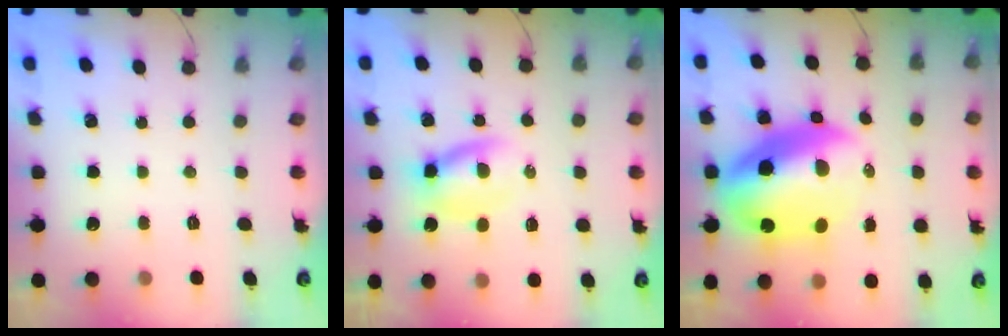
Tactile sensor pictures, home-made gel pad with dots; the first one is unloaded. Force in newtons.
{"total": 3.8, "press": 3.7, "slide": 1.0}
{"total": 17.2, "press": 16.8, "slide": 3.5}